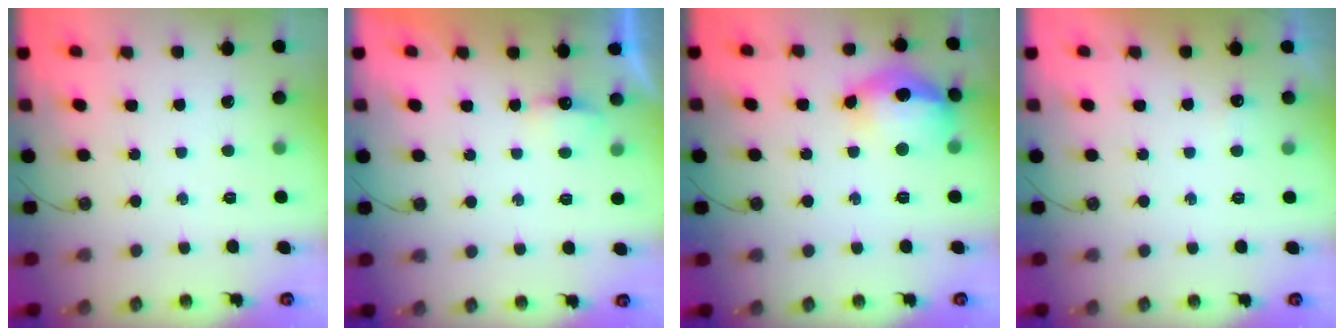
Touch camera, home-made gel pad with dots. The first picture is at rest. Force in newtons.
{"total": 3.9, "press": 3.8, "slide": 0.7}
{"total": 15.7, "press": 15.6, "slide": 1.5}
{"total": 2.8, "press": 2.7, "slide": 0.4}